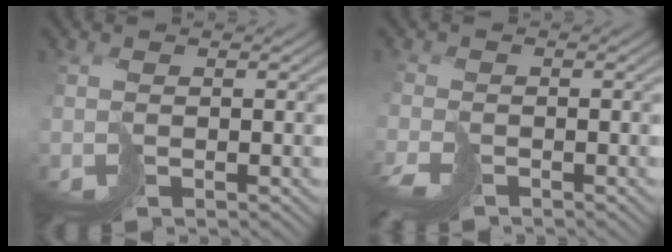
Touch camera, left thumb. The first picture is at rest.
{"total": 3.2, "force": [-2.7, 1.3, 1.1], "torque": [-0.026, -0.012, -0.059]}